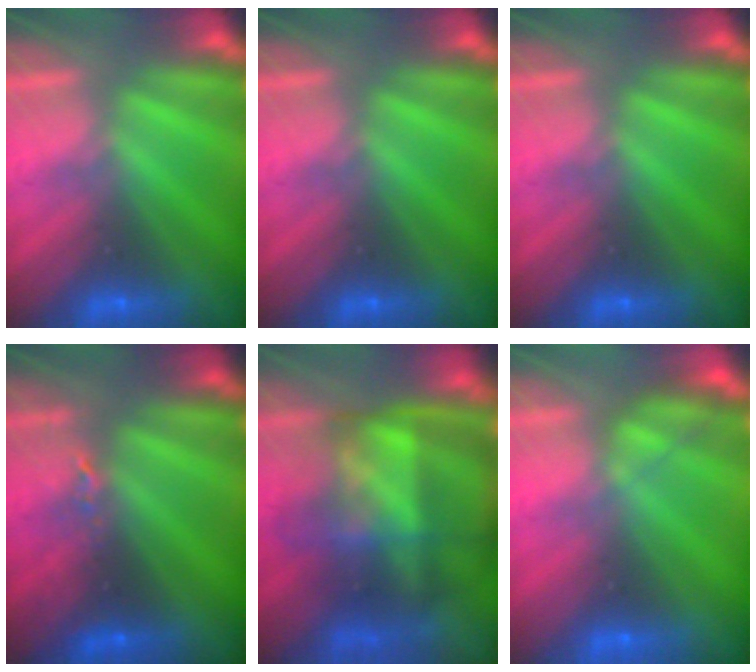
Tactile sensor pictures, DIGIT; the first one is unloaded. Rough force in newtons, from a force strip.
{"total": 0.0}
{"total": 0.0}
{"total": 2.4}
{"total": 7.3}
{"total": 1.7}